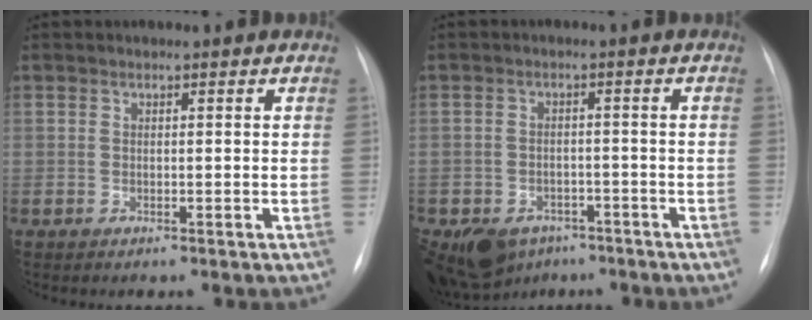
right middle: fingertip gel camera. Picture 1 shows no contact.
{"total": 12.0, "force": [-7.4, 8.4, 4.3], "torque": [-0.103, 0.002, -0.096]}